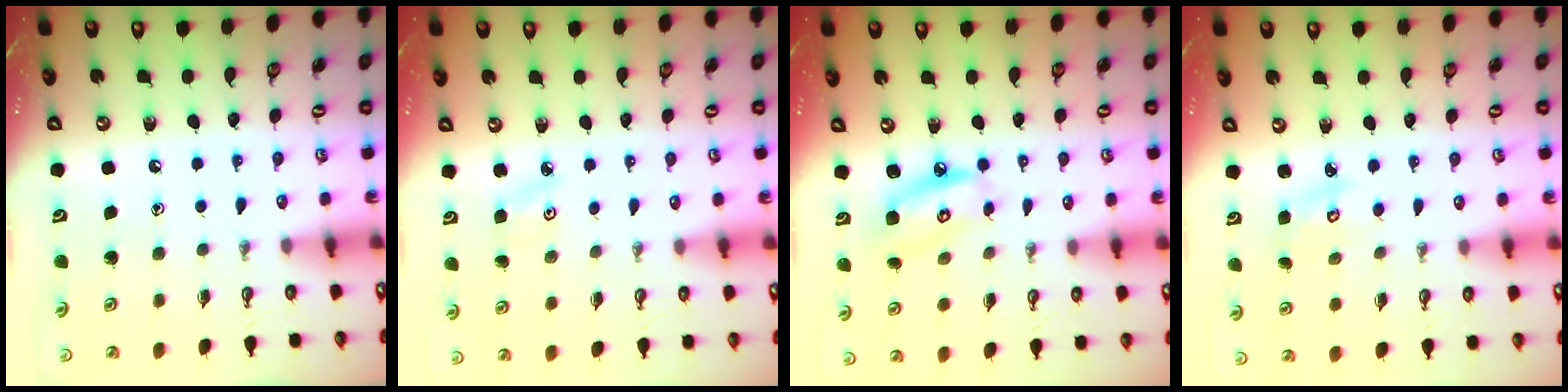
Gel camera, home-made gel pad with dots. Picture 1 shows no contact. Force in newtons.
{"total": 3.0, "press": 3.0, "slide": 0.4}
{"total": 7.8, "press": 7.8, "slide": 0.8}
{"total": 2.9, "press": 2.9, "slide": 0.3}